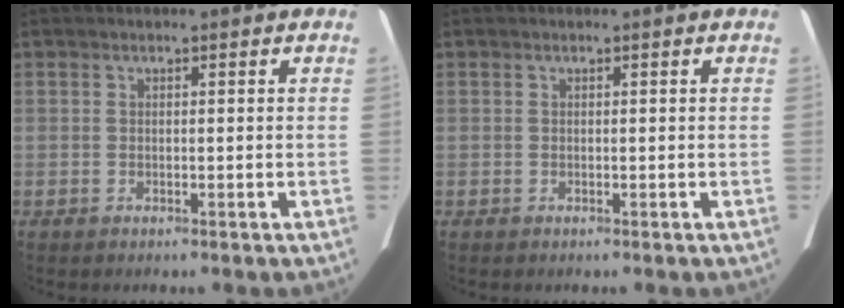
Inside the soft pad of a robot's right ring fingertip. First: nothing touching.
{"total": 0.0}